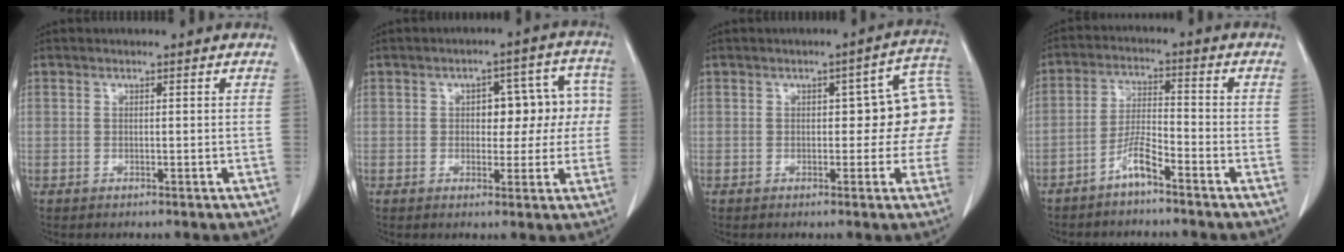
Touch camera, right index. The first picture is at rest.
{"total": 8.3, "force": [0.3, 4.6, 6.9], "torque": [-0.071, 0.044, 0.009]}
{"total": 10.0, "force": [0.6, 4.2, 9.1], "torque": [-0.098, 0.039, 0.006]}
{"total": 4.9, "force": [-3.7, 0.4, 3.2], "torque": [-0.069, 0.004, -0.073]}